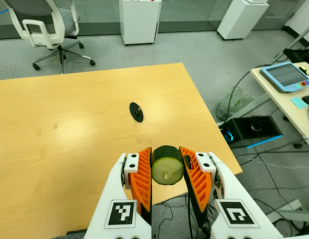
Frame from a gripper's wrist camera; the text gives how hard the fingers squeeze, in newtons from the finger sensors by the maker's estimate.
{"total": 11.0, "left": 10.0, "right": 12.0}